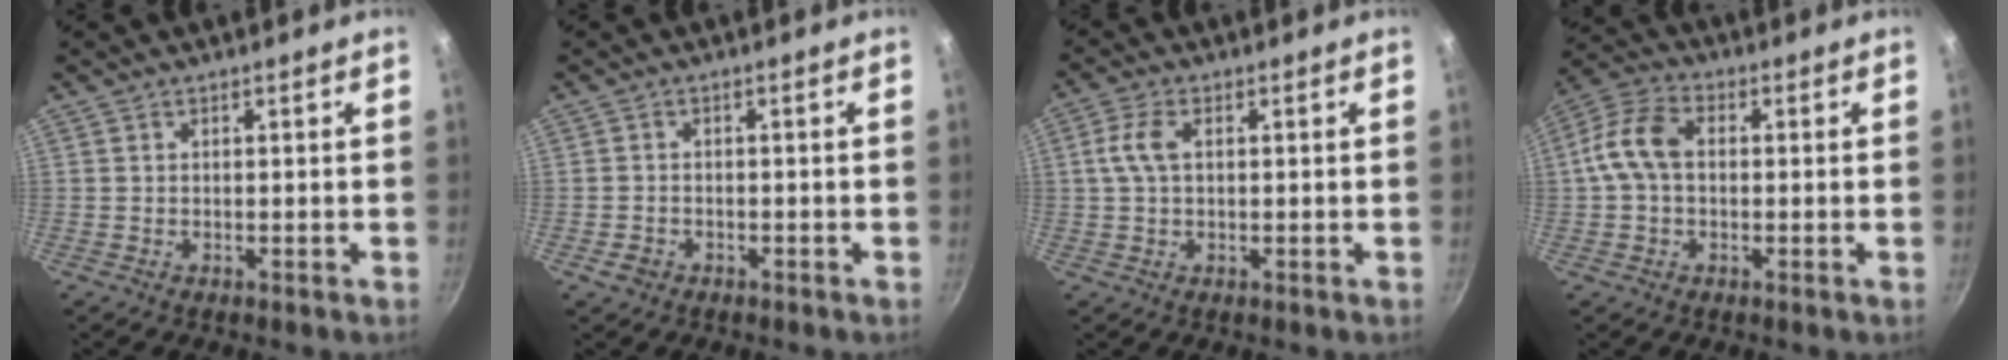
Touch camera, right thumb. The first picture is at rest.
{"total": 2.2, "force": [-1.2, 1.6, 0.8], "torque": [-0.017, 0.015, -0.018]}
{"total": 4.6, "force": [0.8, 2.7, 3.7], "torque": [-0.078, 0.011, 0.013]}
{"total": 8.8, "force": [0.3, 6.1, 6.3], "torque": [-0.116, 0.026, -0.009]}